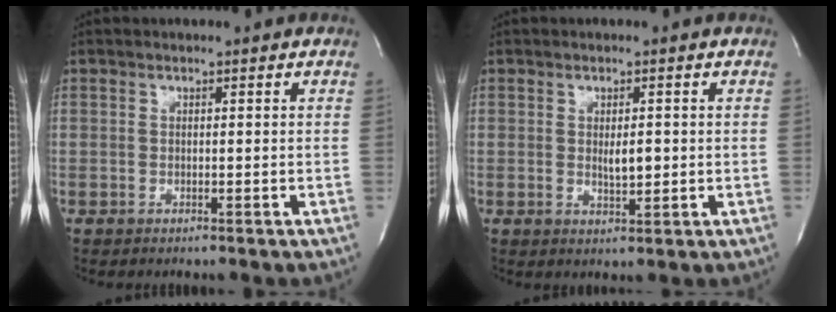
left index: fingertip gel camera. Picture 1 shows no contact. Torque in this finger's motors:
{"motor_torque": [0.24, 0.06, 0.05, 0.04]}